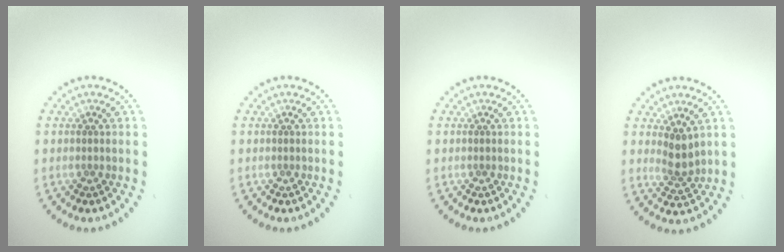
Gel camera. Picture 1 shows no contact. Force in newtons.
{"total": 0.0}
{"total": 0.0}
{"total": 2.3, "press": 1.9, "slide": 1.3}